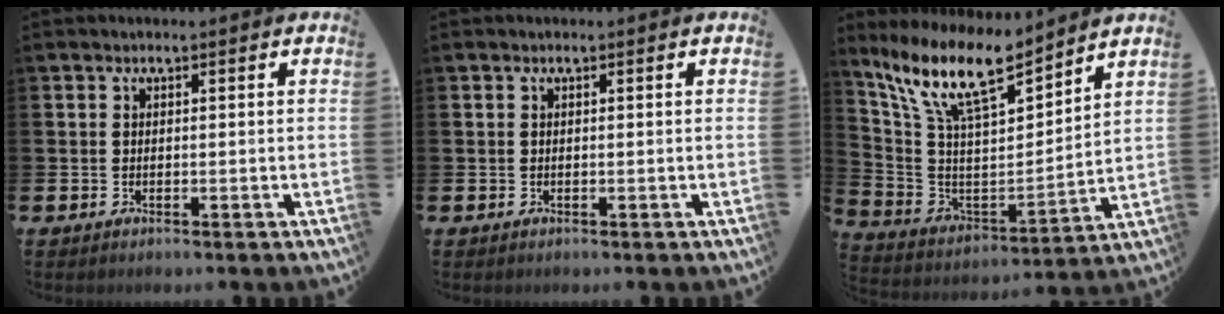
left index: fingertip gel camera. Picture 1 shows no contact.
{"total": 0.0}
{"total": 12.5, "force": [10.3, 3.0, 6.4], "torque": [-0.165, -0.058, 0.183]}